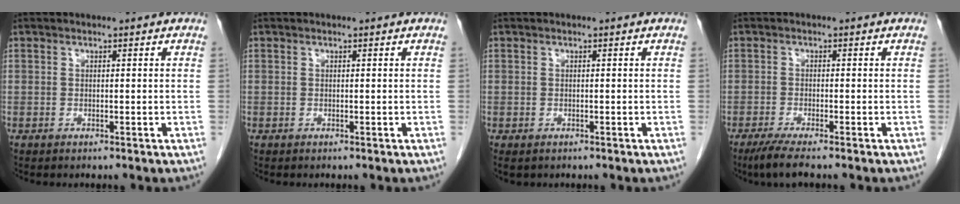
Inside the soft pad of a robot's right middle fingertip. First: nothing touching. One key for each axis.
{"total": 0.0}
{"total": 1.0, "fx": -0.6, "fy": 0.7, "fz": 0.4, "tx": -0.007, "ty": 0.001, "tz": -0.004}
{"total": 4.0, "fx": -3.0, "fy": -0.1, "fz": 2.6, "tx": -0.051, "ty": -0.011, "tz": -0.057}